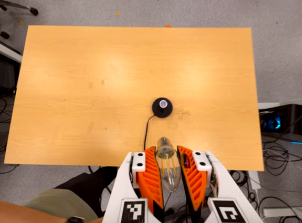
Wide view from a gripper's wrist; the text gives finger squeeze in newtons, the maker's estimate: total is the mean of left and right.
{"total": 21.8, "left": 22.9, "right": 20.6}